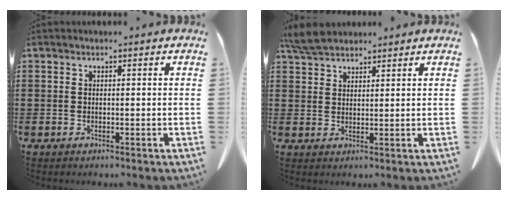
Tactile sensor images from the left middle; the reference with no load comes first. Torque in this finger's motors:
{"motor_torque": [0.06, 0.05, 0.04, 0.05]}